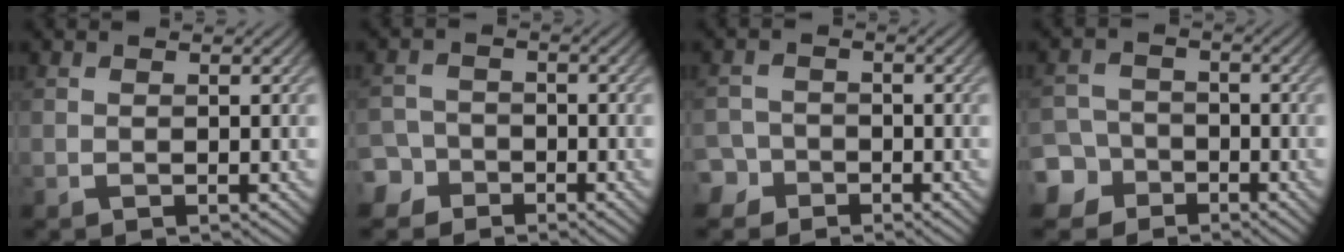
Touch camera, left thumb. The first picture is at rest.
{"total": 4.3, "force": [-2.8, 3.2, 0.6], "torque": [0.002, 0.000, -0.063]}
{"total": 3.4, "force": [-2.2, 2.6, 0.4], "torque": [0.004, 0.003, -0.048]}
{"total": 6.3, "force": [-3.8, 4.8, 1.2], "torque": [-0.023, -0.013, -0.089]}